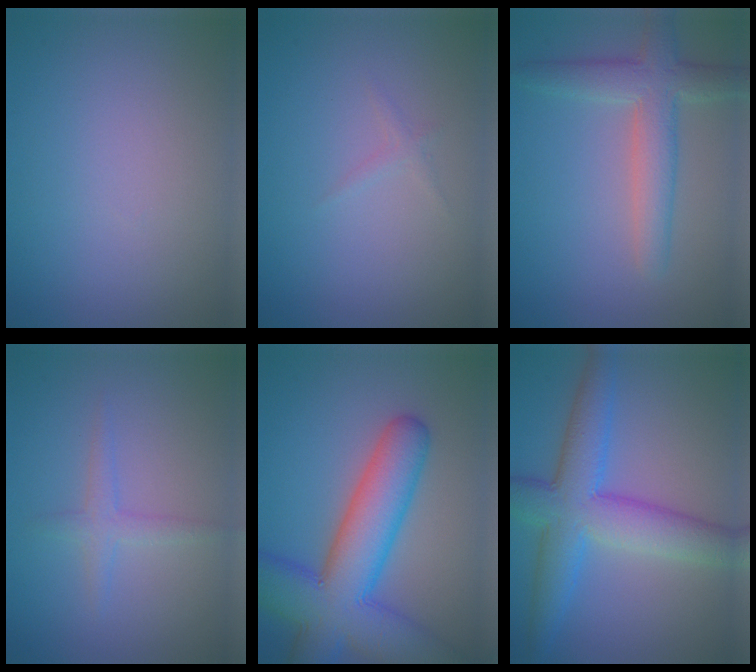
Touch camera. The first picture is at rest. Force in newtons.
{"total": 0.7, "press": 0.7, "slide": 0.1}
{"total": 4.5, "press": 4.4, "slide": 0.4}
{"total": 1.6, "press": 1.6, "slide": 0.1}
{"total": 10.8, "press": 10.8, "slide": 0.5}
{"total": 7.4, "press": 7.4, "slide": 0.1}